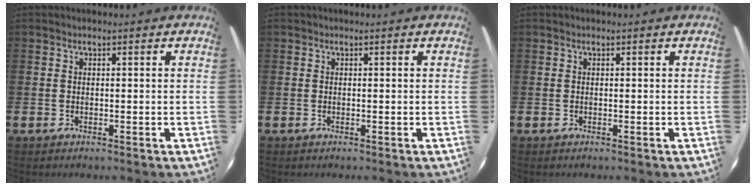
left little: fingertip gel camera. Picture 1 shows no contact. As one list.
[{"total": 0.0}, {"total": 0.0}]